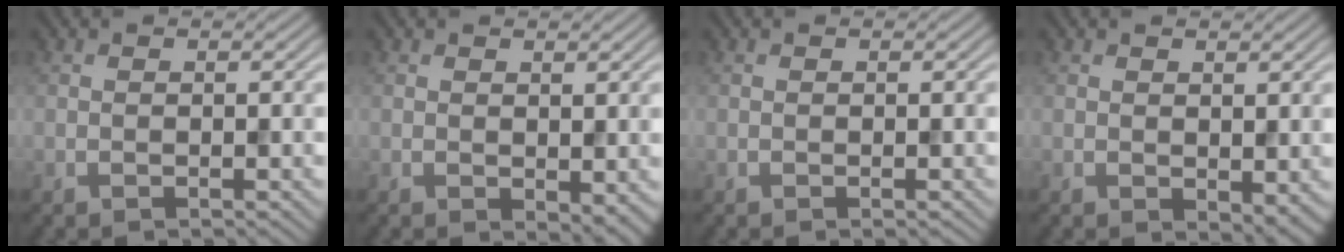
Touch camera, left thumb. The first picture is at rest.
{"total": 1.9, "force": [0.0, 1.1, 1.6], "torque": [-0.024, -0.008, 0.004]}
{"total": 0.0}
{"total": 2.2, "force": [-0.1, 1.2, 1.8], "torque": [-0.028, -0.007, 0.003]}